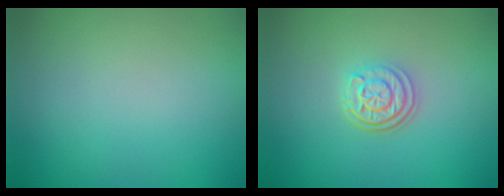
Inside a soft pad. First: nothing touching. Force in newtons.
{"total": 3.2, "press": 2.5, "slide": 2.1}